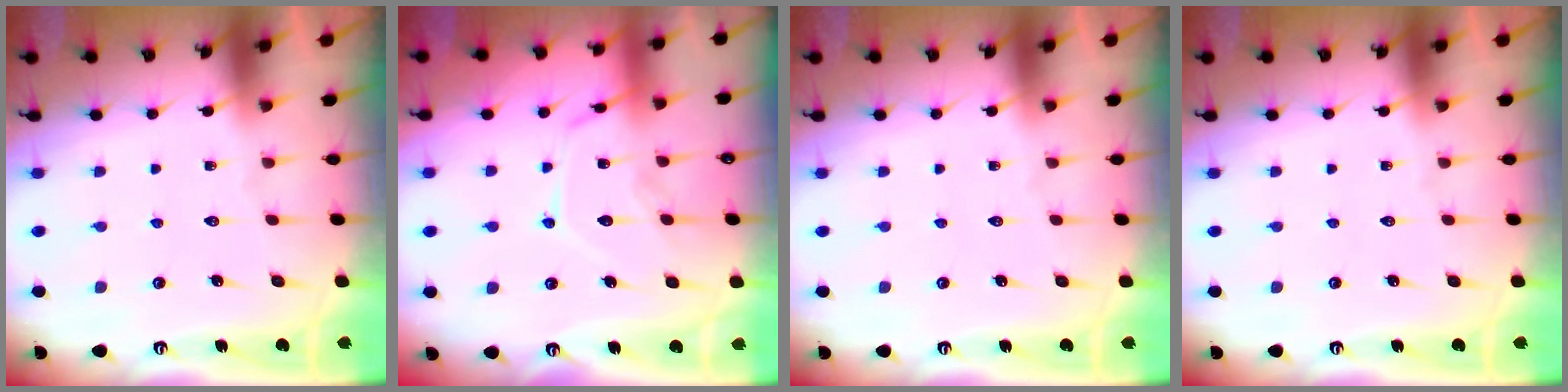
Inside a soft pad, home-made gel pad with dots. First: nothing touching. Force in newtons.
{"total": 13.1, "press": 13.0, "slide": 1.0}
{"total": 0.0}
{"total": 0.0}